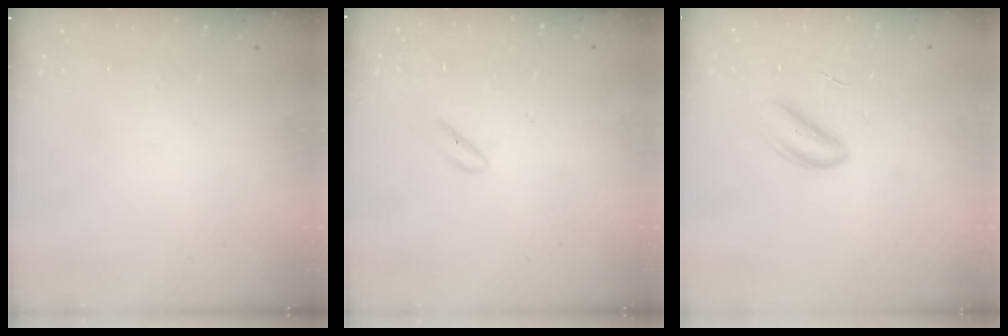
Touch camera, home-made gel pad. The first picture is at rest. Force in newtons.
{"total": 2.0, "press": 1.8, "slide": 0.7}
{"total": 2.7, "press": 2.6, "slide": 0.4}